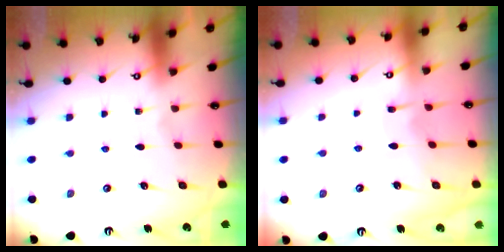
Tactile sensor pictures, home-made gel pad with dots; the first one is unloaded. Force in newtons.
{"total": 7.0, "press": 7.0, "slide": 0.3}